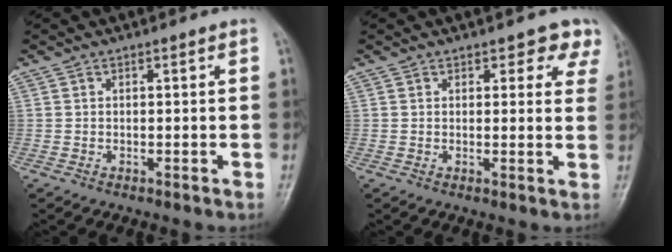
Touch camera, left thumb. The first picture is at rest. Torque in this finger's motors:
{"motor_torque": [0.08, 0.12, -0.08, -0.07, 0.06]}